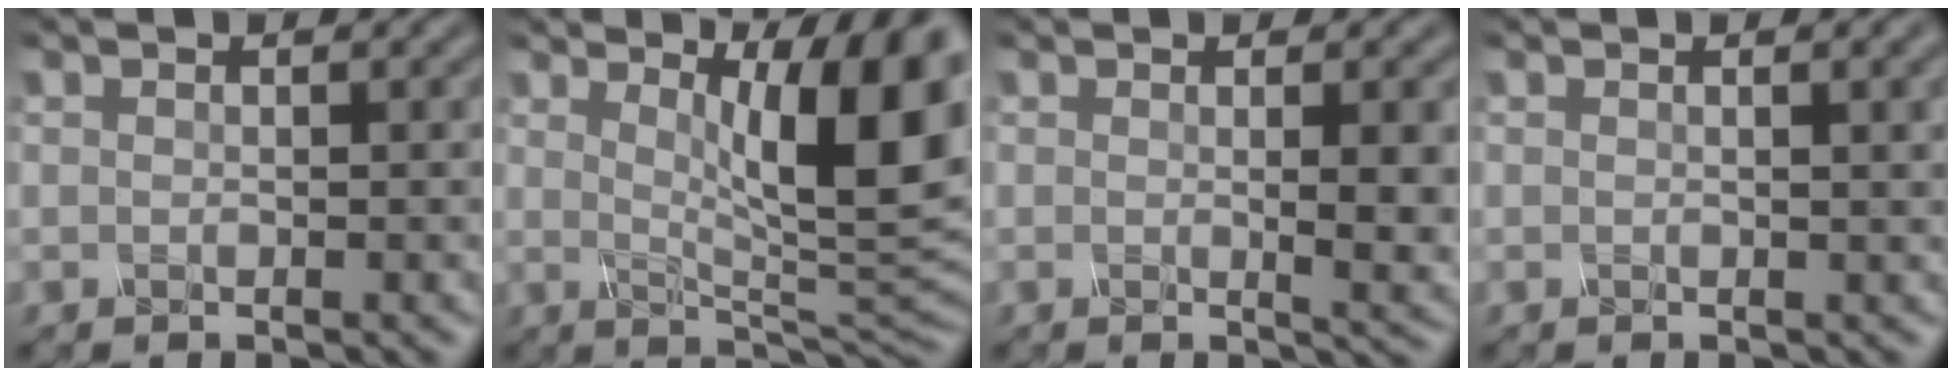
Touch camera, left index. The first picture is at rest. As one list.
[{"total": 11.3, "force": [3.5, 2.7, 10.4], "torque": [-0.123, -0.007, 0.056]}, {"total": 3.8, "force": [0.3, 0.9, 3.7], "torque": [-0.046, -0.005, 0.005]}, {"total": 2.7, "force": [0.7, 0.9, 2.4], "torque": [-0.021, 0.006, 0.004]}]